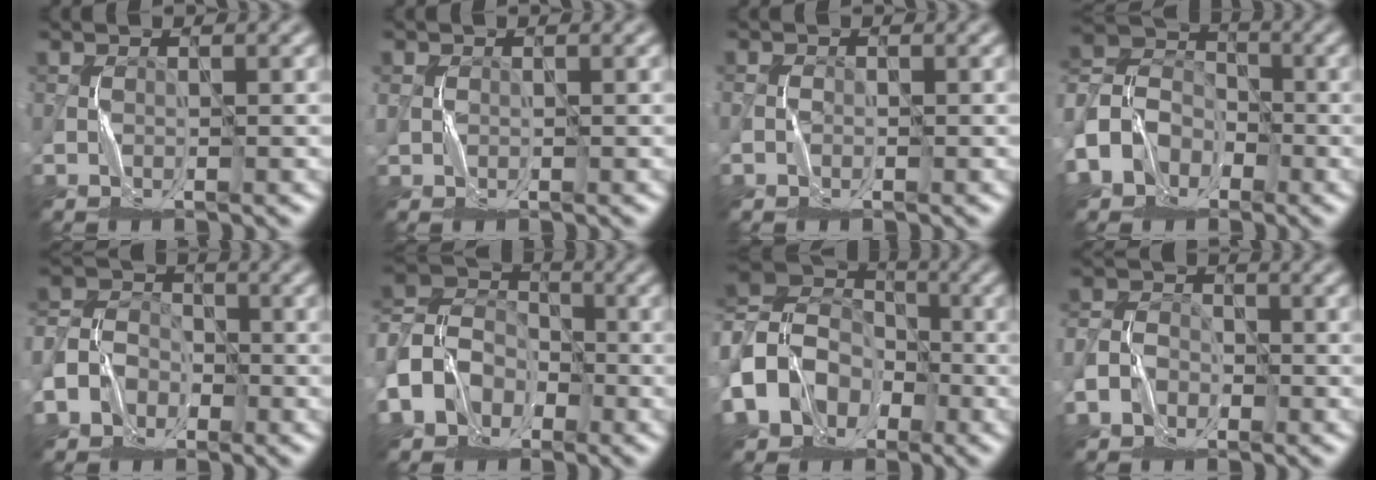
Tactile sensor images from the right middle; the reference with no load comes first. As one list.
[{"total": 1.1, "force": [0.2, 1.0, 0.3], "torque": [-0.006, 0.001, 0.003]}, {"total": 0.6, "force": [-0.3, 0.5, 0.2], "torque": [-0.001, 0.001, -0.006]}, {"total": 7.2, "force": [-3.5, 5.7, 2.6], "torque": [-0.053, 0.003, -0.093]}, {"total": 4.9, "force": [-2.3, 4.0, 1.6], "torque": [-0.019, 0.002, -0.054]}, {"total": 7.9, "force": [-3.7, 6.4, 3.0], "torque": [-0.064, -0.002, -0.098]}, {"total": 11.5, "force": [-4.3, 9.6, 4.7], "torque": [-0.111, -0.005, -0.110]}, {"total": 3.0, "force": [-1.6, 2.3, 1.1], "torque": [-0.020, 0.003, -0.037]}]